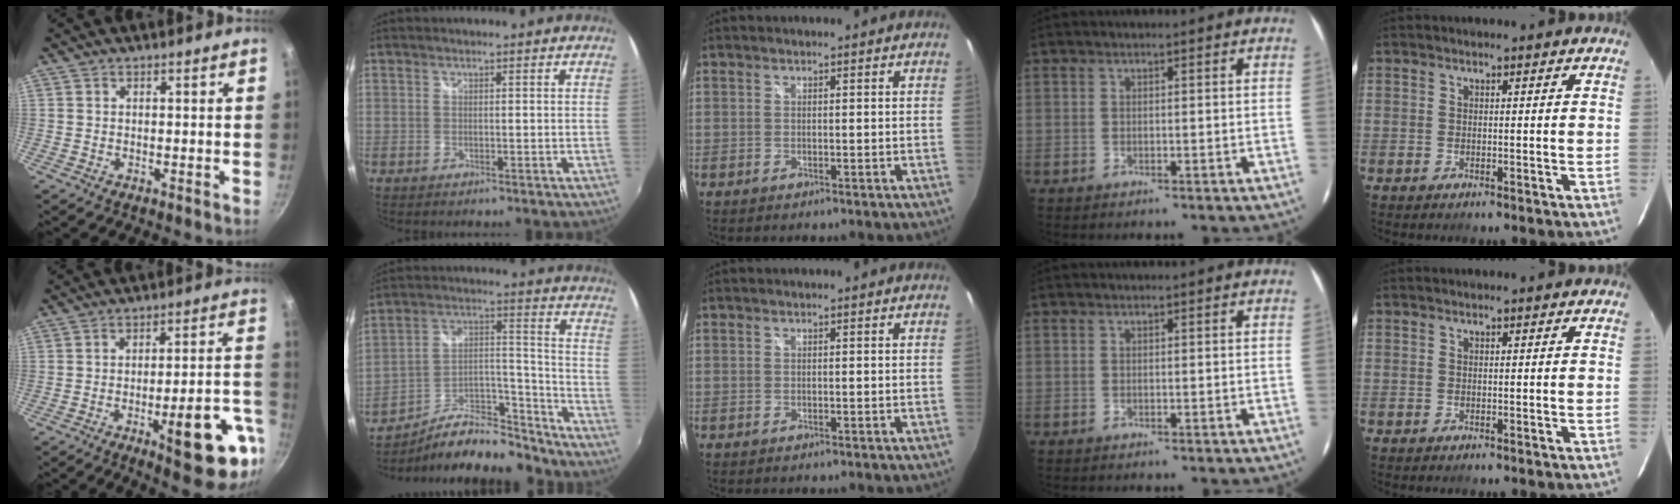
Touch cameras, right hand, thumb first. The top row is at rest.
{"thumb": {"total": 16.8, "force": [-6.9, 4.8, 14.6], "torque": [-0.160, 0.039, -0.089]}, "index": {"total": 17.9, "force": [-13.7, 7.1, 9.1], "torque": [-0.156, 0.035, -0.208]}}